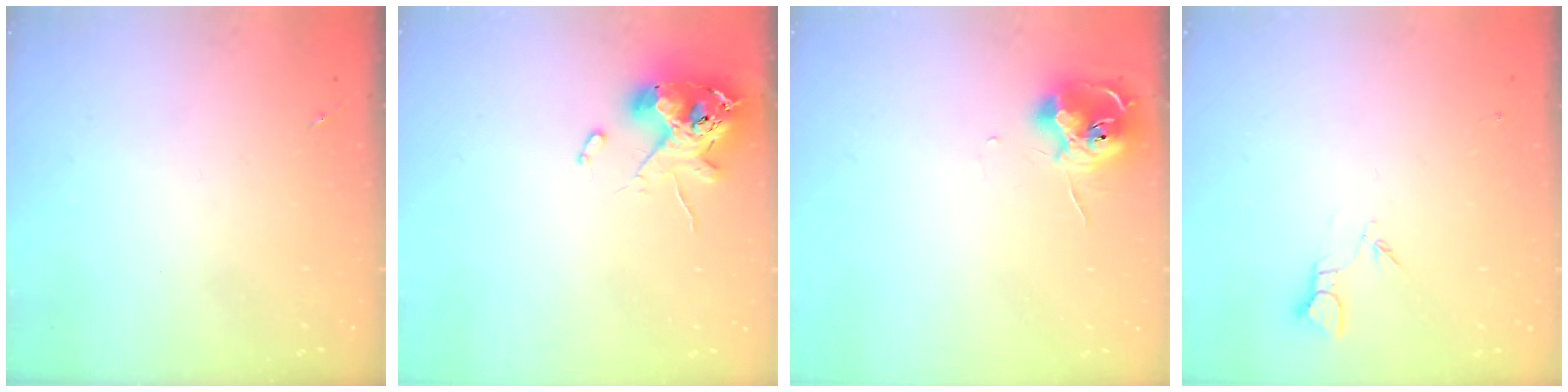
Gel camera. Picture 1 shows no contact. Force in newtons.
{"total": 12.0, "press": 11.9, "slide": 1.9}
{"total": 11.1, "press": 11.0, "slide": 0.6}
{"total": 2.7, "press": 2.7, "slide": 0.3}